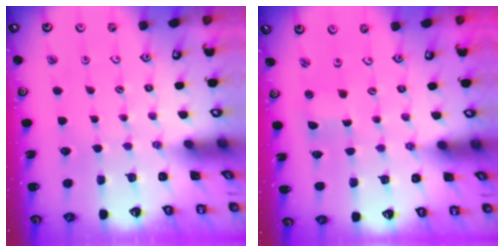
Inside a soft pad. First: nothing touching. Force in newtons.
{"total": 1.1, "press": 1.1, "slide": 0.0}